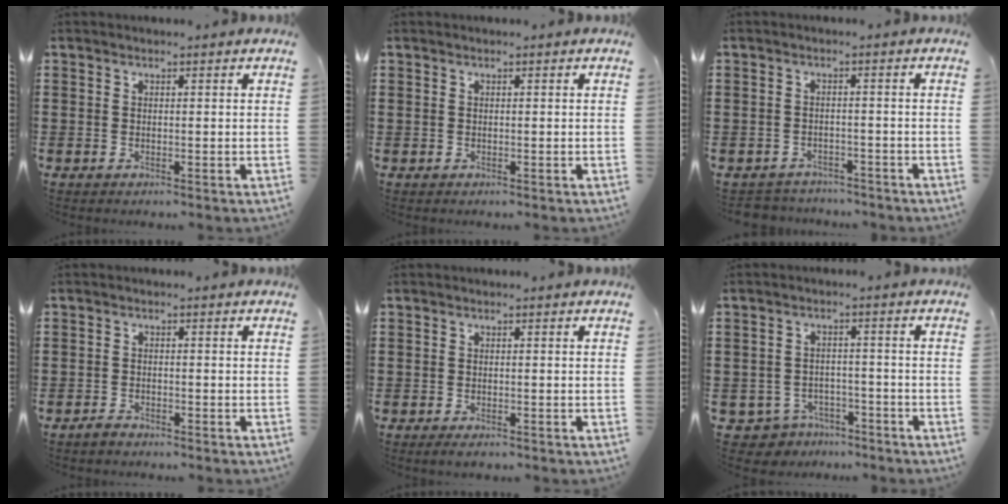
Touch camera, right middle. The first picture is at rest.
{"total": 0.0}
{"total": 2.4, "force": [-2.3, 0.5, -0.2], "torque": [-0.005, -0.003, -0.051]}
{"total": 1.2, "force": [-1.1, 0.4, 0.3], "torque": [-0.010, 0.000, -0.021]}
{"total": 0.8, "force": [-0.7, 0.1, 0.5], "torque": [-0.012, -0.007, -0.011]}
{"total": 3.6, "force": [-3.3, 1.2, 0.0], "torque": [-0.025, -0.001, -0.076]}